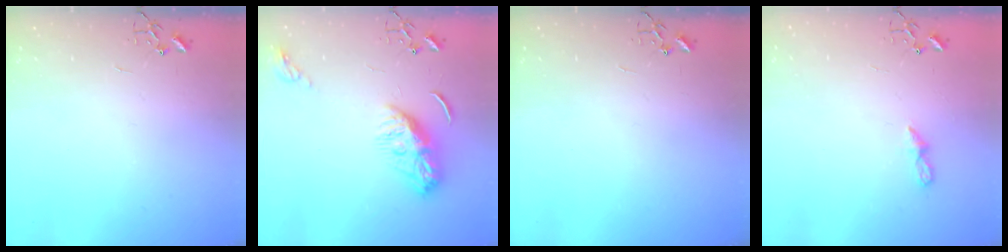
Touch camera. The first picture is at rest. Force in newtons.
{"total": 9.4, "press": 9.4, "slide": 0.6}
{"total": 0.0}
{"total": 5.5, "press": 5.5, "slide": 0.5}